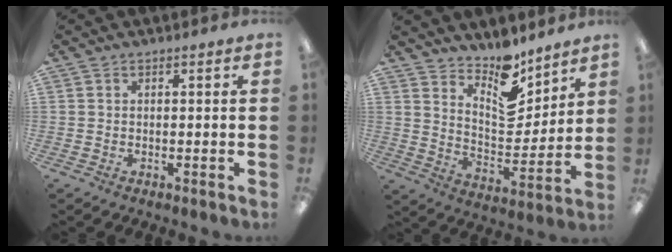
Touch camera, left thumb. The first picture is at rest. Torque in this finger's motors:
{"motor_torque": [0.58, 0.65, 0.02, -0.29, 0.04]}